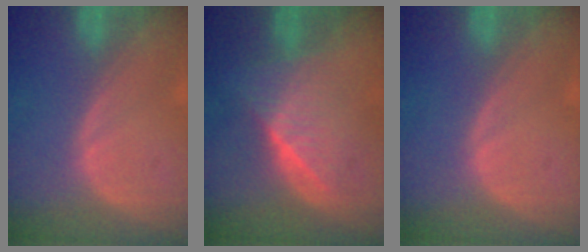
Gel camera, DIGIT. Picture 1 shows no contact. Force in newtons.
{"total": 6.3, "press": 5.9, "slide": 2.3}
{"total": 0.0}